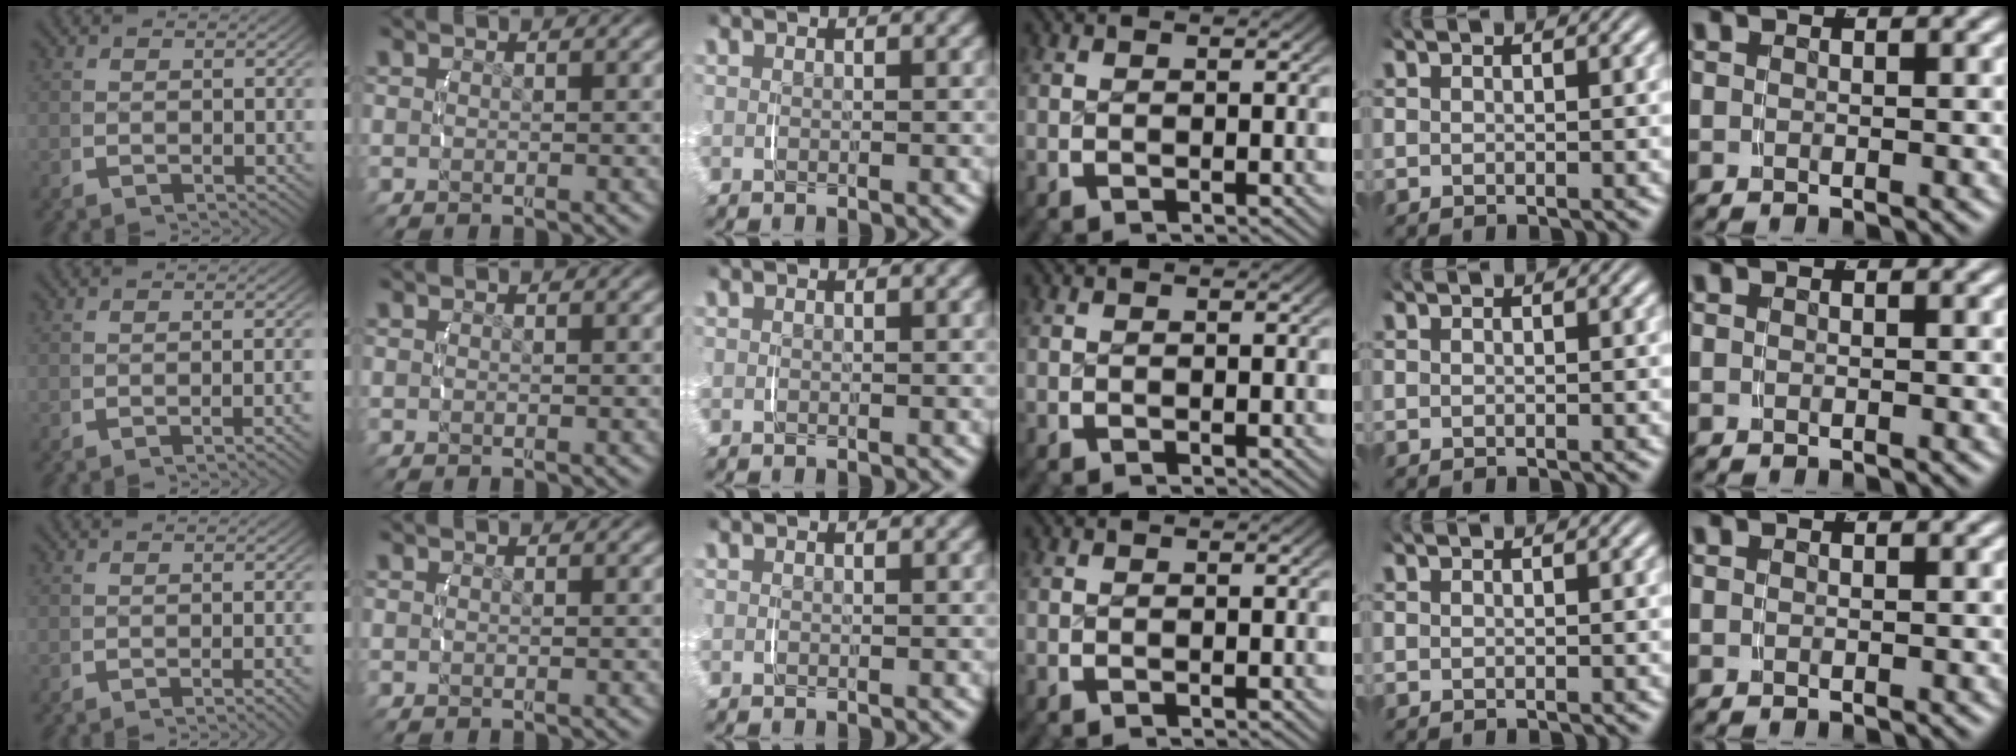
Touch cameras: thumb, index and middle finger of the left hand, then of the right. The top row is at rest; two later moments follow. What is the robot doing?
{"motion": "lift_and_place", "object": "measuring cup"}